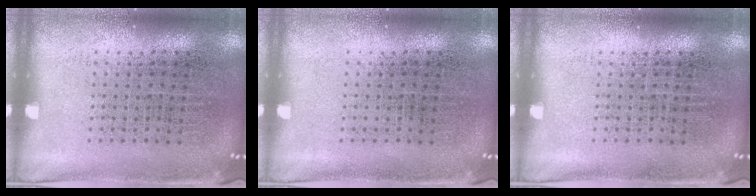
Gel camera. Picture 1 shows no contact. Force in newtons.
{"total": 0.0}
{"total": 0.0}